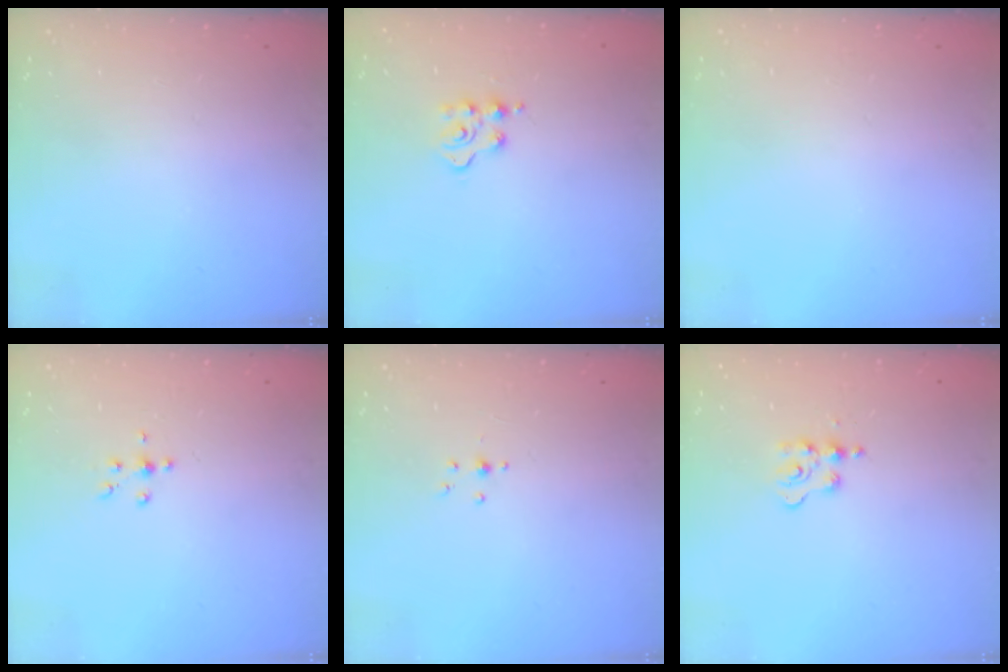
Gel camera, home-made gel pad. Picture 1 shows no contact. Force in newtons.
{"total": 3.7, "press": 3.7, "slide": 0.5}
{"total": 0.0}
{"total": 4.4, "press": 4.3, "slide": 1.0}
{"total": 2.5, "press": 2.3, "slide": 1.0}
{"total": 4.5, "press": 4.4, "slide": 0.7}